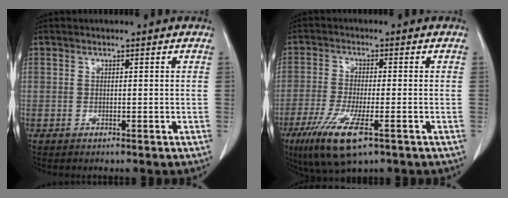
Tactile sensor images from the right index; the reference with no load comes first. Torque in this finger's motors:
{"motor_torque": [0.96, -0.79, 0.23, 0.18]}